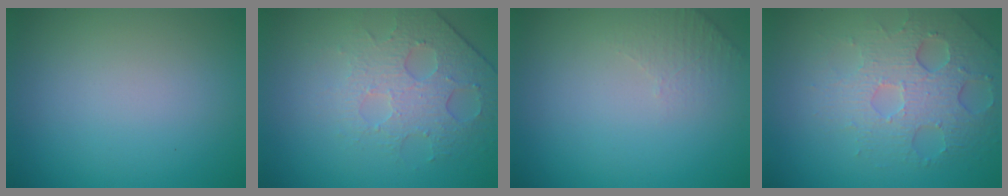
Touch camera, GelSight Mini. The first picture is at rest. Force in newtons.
{"total": 4.9, "press": 3.4, "slide": 3.6}
{"total": 1.6, "press": 1.5, "slide": 0.4}
{"total": 4.9, "press": 4.1, "slide": 2.6}